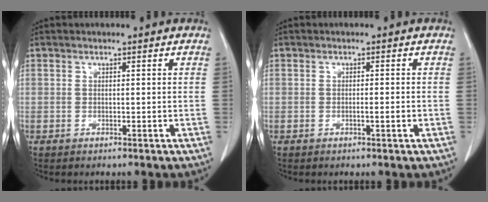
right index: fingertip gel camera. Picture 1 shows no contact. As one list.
[{"total": 1.1, "force": [-0.3, 0.0, 1.0], "torque": [-0.014, 0.002, -0.002]}]